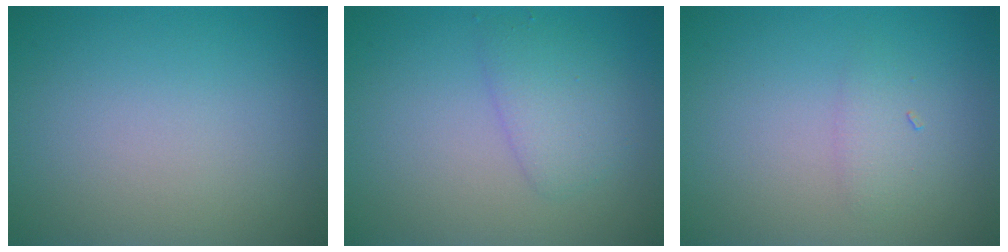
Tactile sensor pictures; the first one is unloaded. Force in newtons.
{"total": 2.4, "press": 2.4, "slide": 0.1}
{"total": 1.3, "press": 1.3, "slide": 0.1}